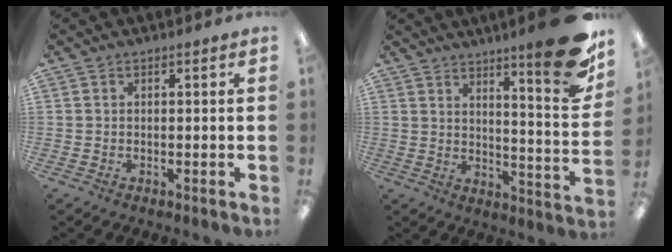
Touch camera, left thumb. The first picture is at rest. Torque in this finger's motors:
{"motor_torque": [2.42, 1.53, 1.57, -1.20, 0.19]}